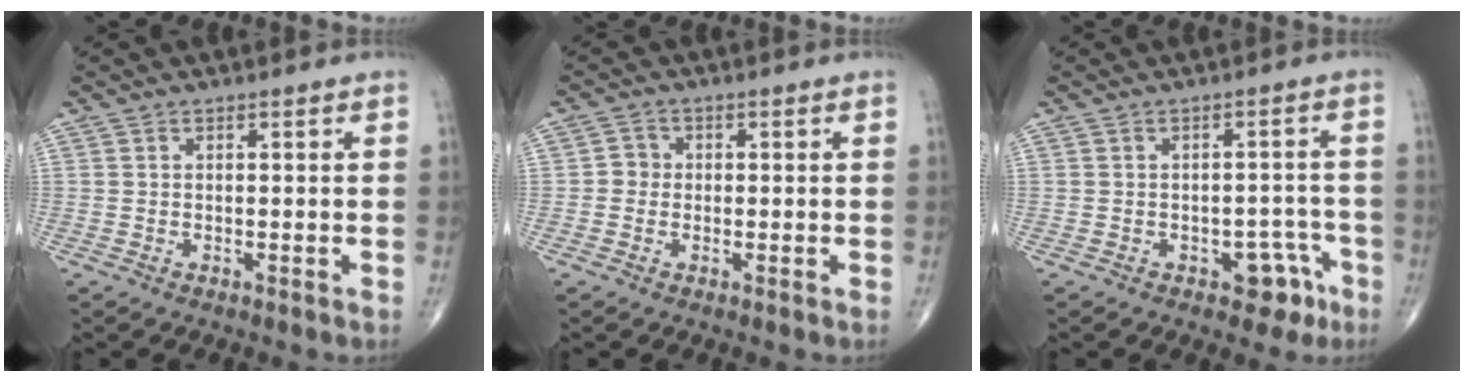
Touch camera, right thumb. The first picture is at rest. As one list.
[{"total": 2.3, "force": [-0.3, 2.1, 0.7], "torque": [0.004, 0.008, -0.011]}, {"total": 5.3, "force": [-2.8, 3.2, 3.1], "torque": [-0.011, 0.028, -0.032]}]